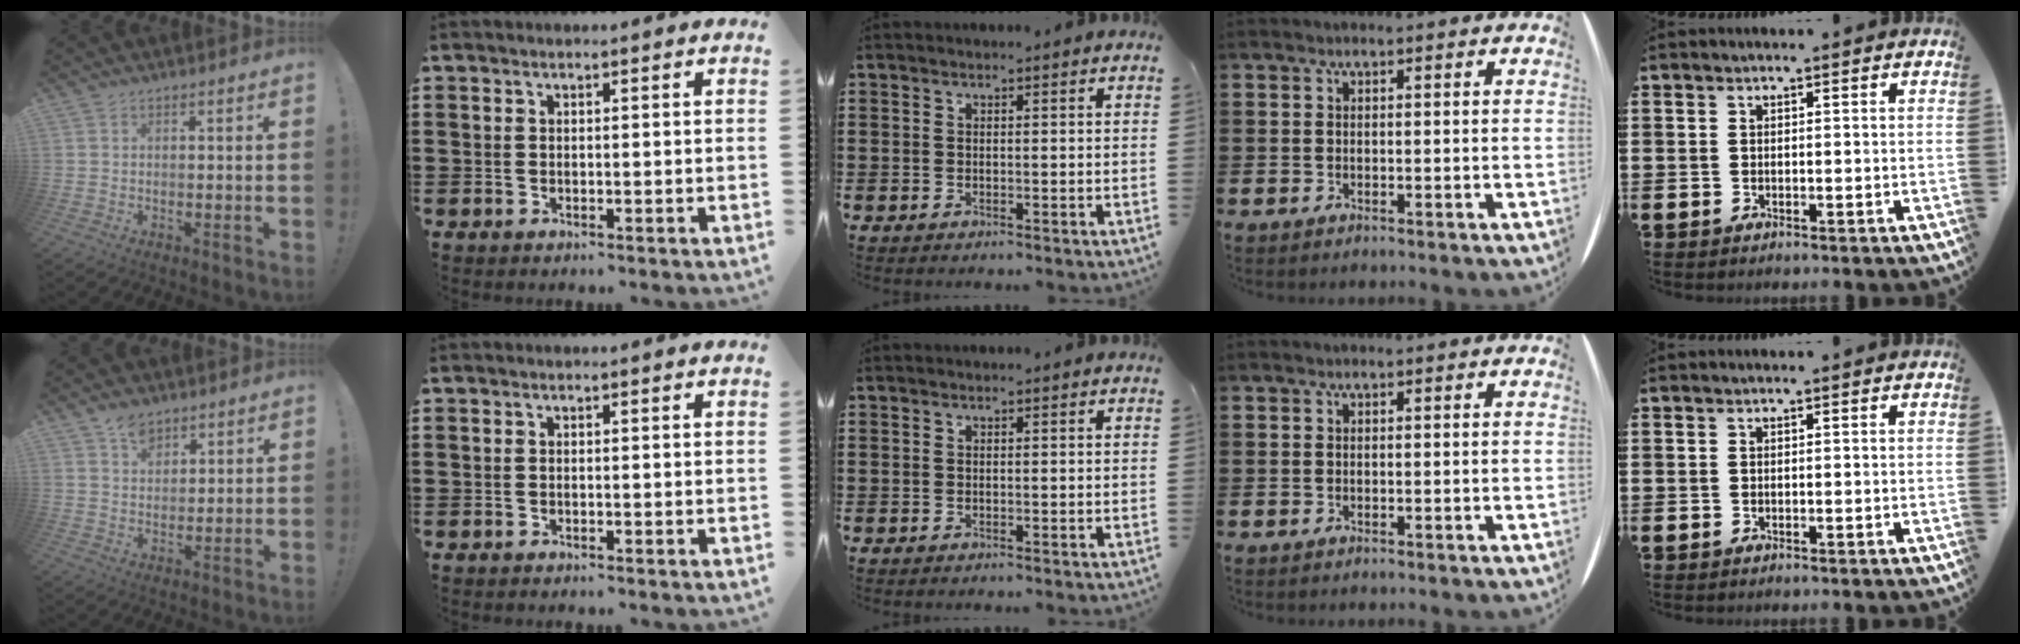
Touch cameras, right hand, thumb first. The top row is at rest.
{"thumb": {"total": 5.7, "force": [4.1, 3.4, 2.0], "torque": [-0.019, -0.016, 0.073]}}